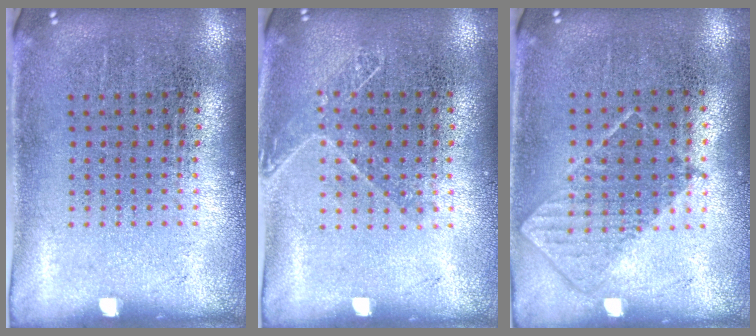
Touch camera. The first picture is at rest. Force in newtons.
{"total": 1.1, "press": 0.9, "slide": 0.5}
{"total": 0.8, "press": 0.8, "slide": 0.3}